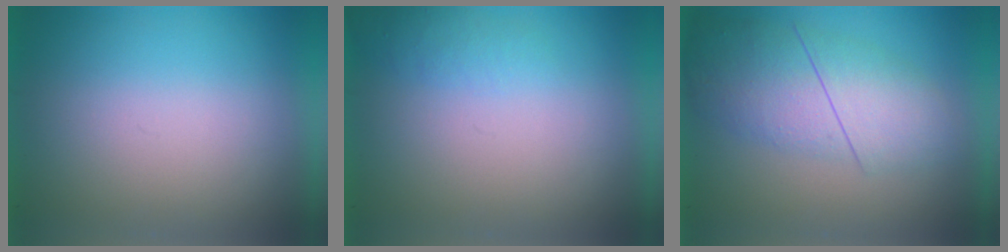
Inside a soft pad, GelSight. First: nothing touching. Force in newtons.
{"total": 1.3}
{"total": 4.6}